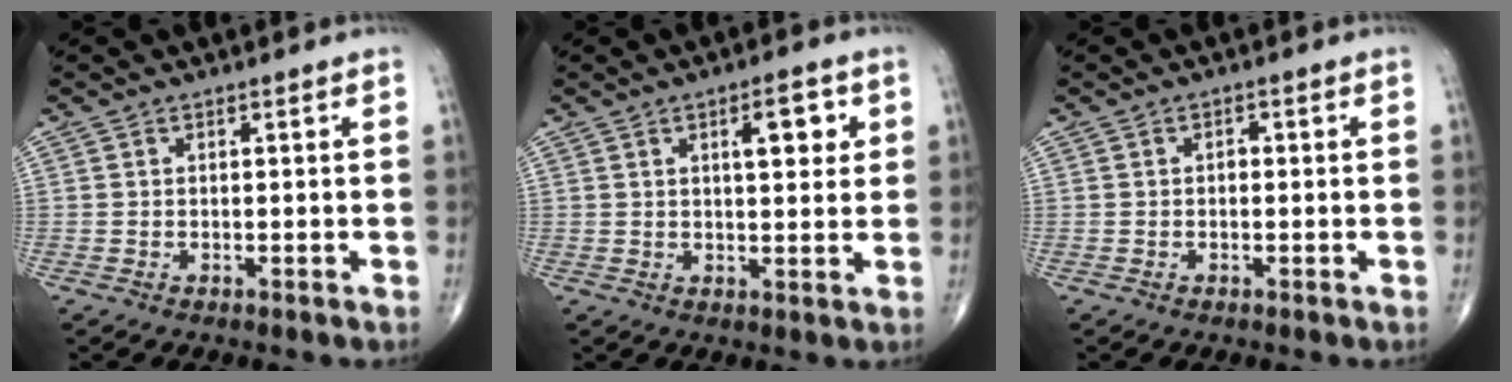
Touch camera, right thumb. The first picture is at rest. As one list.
[{"total": 6.4, "force": [2.3, 2.3, 5.4], "torque": [-0.065, -0.009, 0.033]}, {"total": 1.0, "force": [0.0, 0.6, 0.8], "torque": [-0.007, 0.003, -0.004]}]